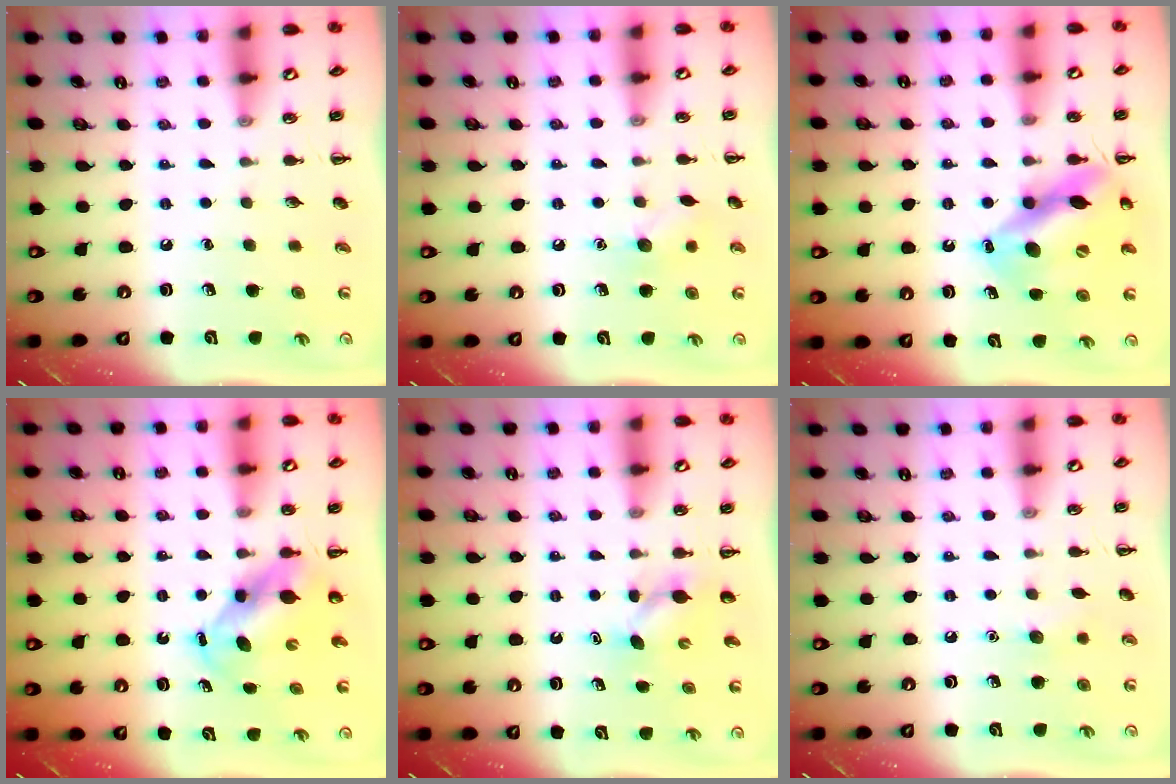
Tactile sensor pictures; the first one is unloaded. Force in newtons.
{"total": 7.5, "press": 7.3, "slide": 1.7}
{"total": 14.0, "press": 13.5, "slide": 3.9}
{"total": 5.5, "press": 5.4, "slide": 1.0}
{"total": 3.8, "press": 3.6, "slide": 1.2}
{"total": 4.9, "press": 4.7, "slide": 1.4}